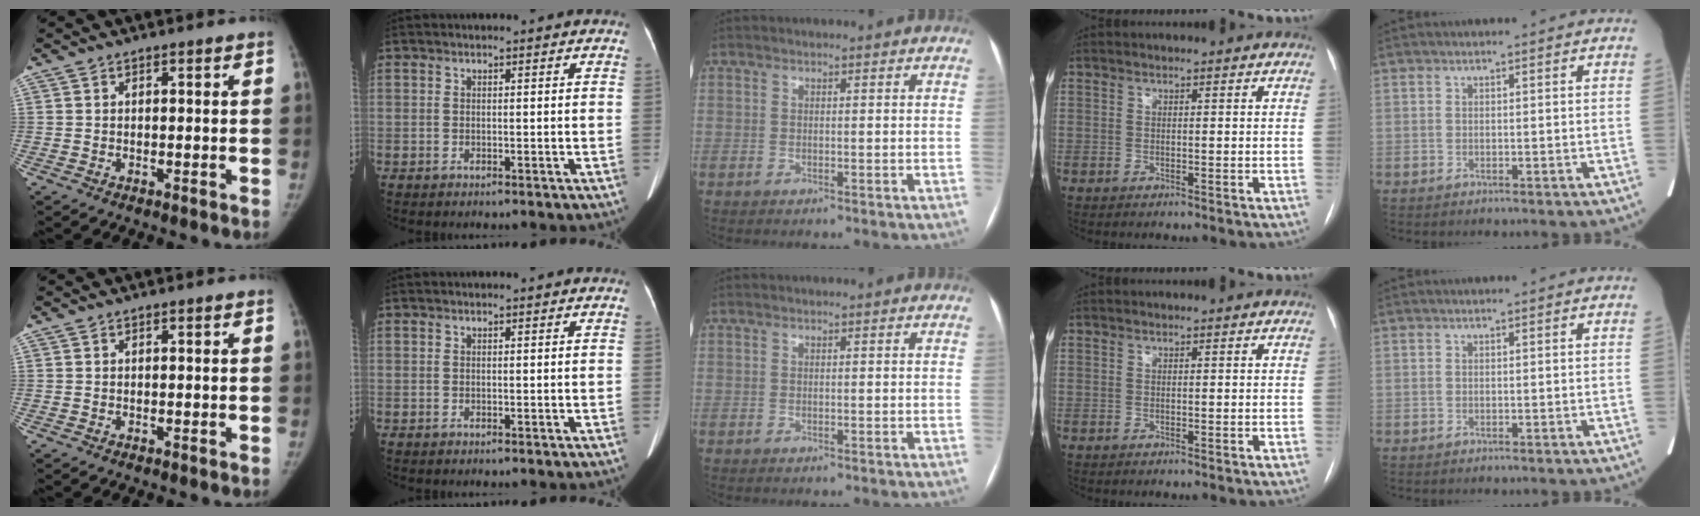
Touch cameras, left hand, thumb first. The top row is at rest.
{}